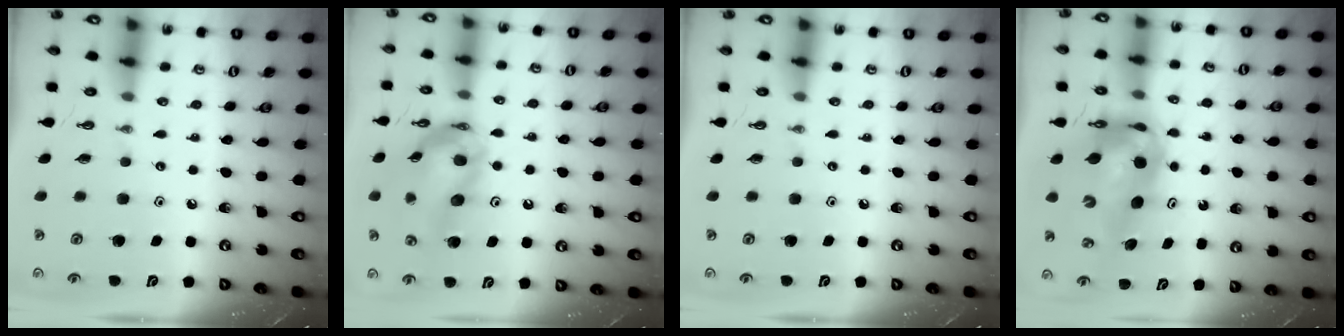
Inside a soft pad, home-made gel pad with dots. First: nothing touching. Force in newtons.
{"total": 14.1, "press": 14.0, "slide": 1.5}
{"total": 0.0}
{"total": 11.1, "press": 10.6, "slide": 3.2}